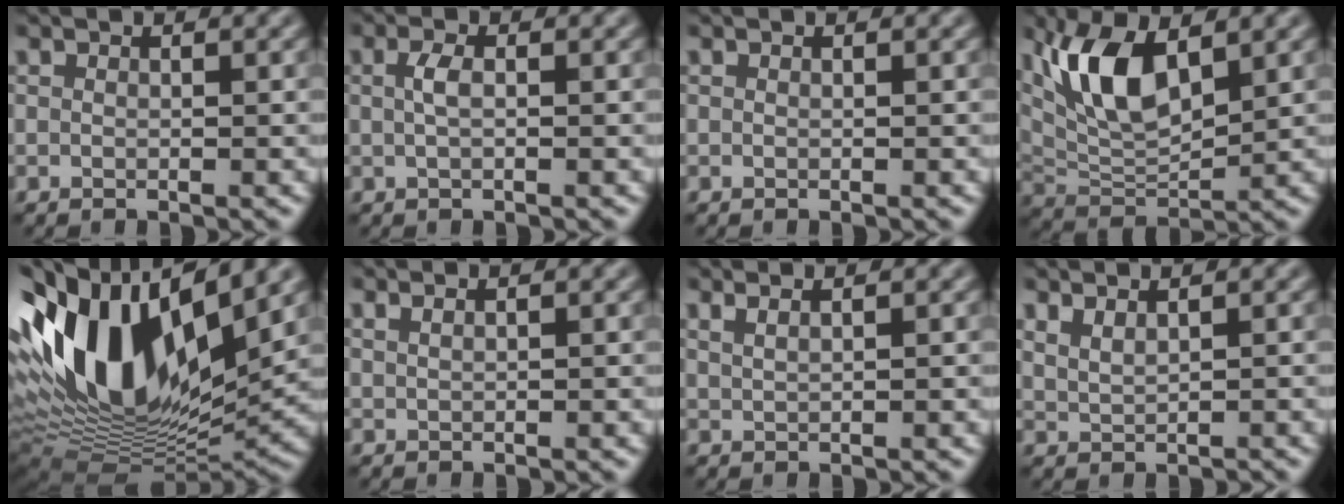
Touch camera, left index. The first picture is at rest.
{"total": 1.2, "force": [-0.2, 0.4, 1.1], "torque": [-0.026, 0.006, -0.002]}
{"total": 0.0}
{"total": 7.4, "force": [3.0, 3.2, 5.9], "torque": [-0.124, 0.003, 0.059]}
{"total": 15.9, "force": [3.7, 8.3, 13.1], "torque": [-0.256, 0.014, 0.059]}
{"total": 1.2, "force": [0.9, 0.6, 0.6], "torque": [0.006, 0.002, 0.001]}
{"total": 2.0, "force": [1.4, 0.8, 1.1], "torque": [0.005, 0.008, 0.003]}
{"total": 1.7, "force": [1.4, 0.5, 0.7], "torque": [-0.011, 0.006, 0.032]}